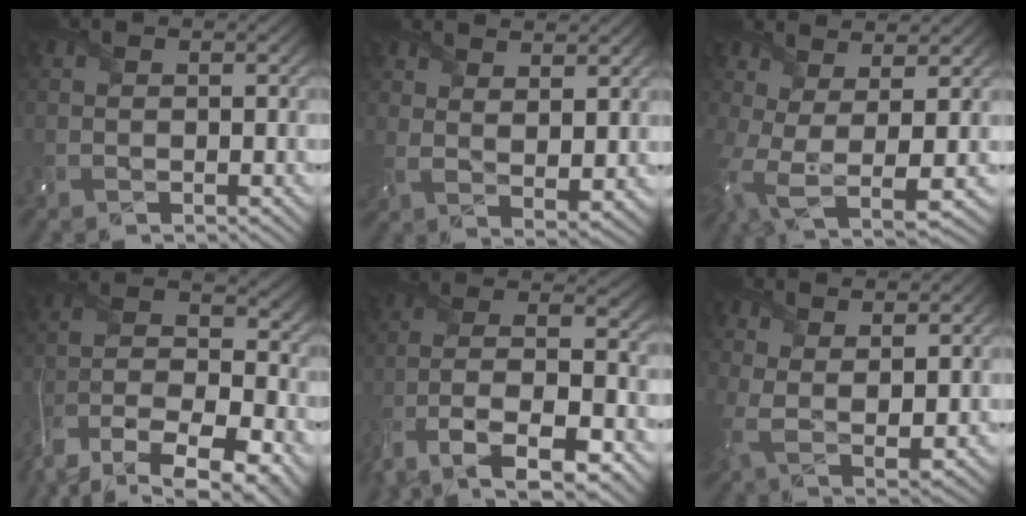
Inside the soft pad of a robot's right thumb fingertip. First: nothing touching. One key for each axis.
{"total": 3.8, "fx": 2.7, "fy": 1.2, "fz": 2.4, "tx": -0.057, "ty": -0.010, "tz": 0.057}
{"total": 5.8, "fx": 0.2, "fy": 2.1, "fz": 5.5, "tx": -0.131, "ty": -0.017, "tz": 0.009}
{"total": 12.9, "fx": -9.0, "fy": 5.7, "fz": 7.3, "tx": -0.163, "ty": -0.028, "tz": -0.145}
{"total": 12.6, "fx": -6.6, "fy": 5.7, "fz": 9.1, "tx": -0.209, "ty": -0.016, "tz": -0.118}
{"total": 5.5, "fx": 3.4, "fy": 1.7, "fz": 4.0, "tx": -0.098, "ty": -0.008, "tz": 0.072}